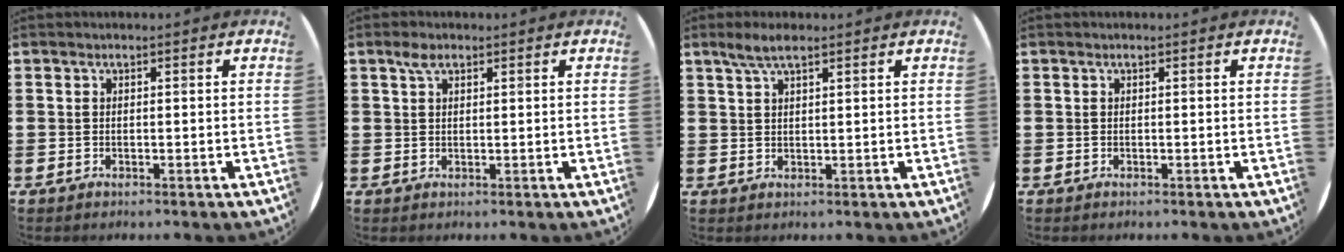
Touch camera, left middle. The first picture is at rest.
{"total": 1.9, "force": [1.2, 0.9, 1.2], "torque": [-0.018, 0.003, 0.020]}
{"total": 3.1, "force": [2.3, 0.7, 1.9], "torque": [-0.035, 0.002, 0.040]}
{"total": 0.0}